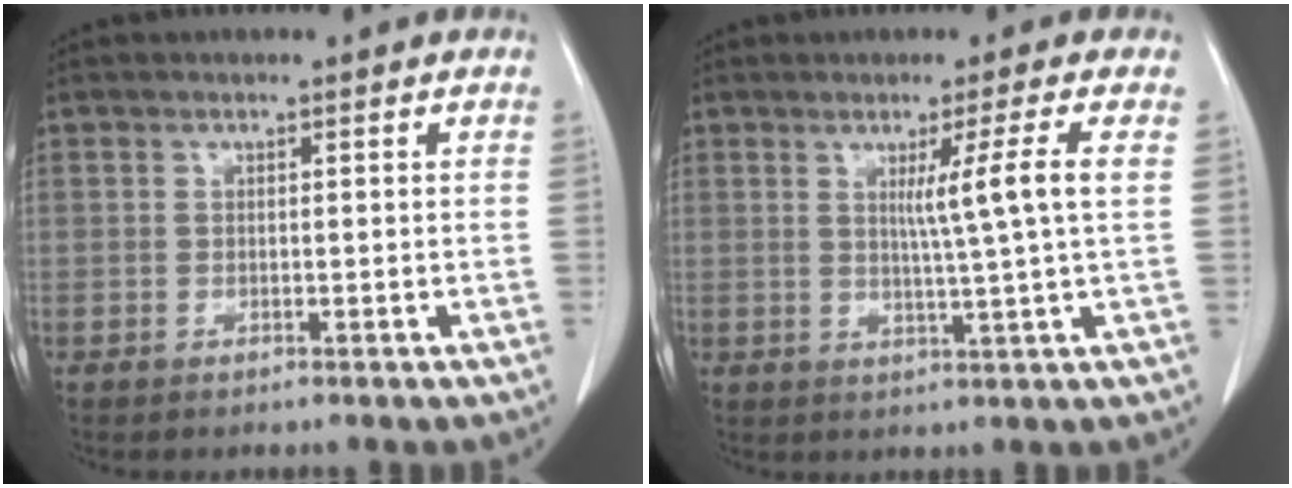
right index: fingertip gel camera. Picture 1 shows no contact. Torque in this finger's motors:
{"motor_torque": [0.56, 0.13, 0.17, 0.06]}